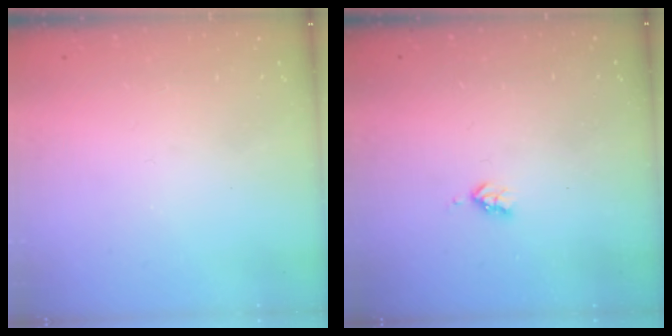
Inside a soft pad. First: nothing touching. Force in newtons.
{"total": 2.9, "press": 2.9, "slide": 0.5}